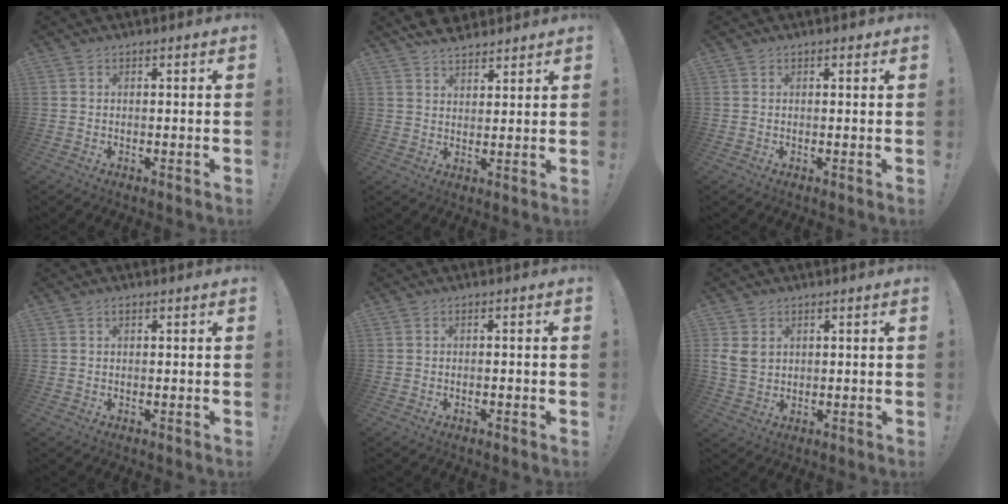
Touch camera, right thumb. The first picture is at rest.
{"total": 6.1, "force": [5.4, 2.4, 1.6], "torque": [-0.021, -0.031, 0.099]}
{"total": 0.6, "force": [0.4, 0.4, 0.2], "torque": [0.004, -0.003, 0.006]}
{"total": 0.9, "force": [0.4, 0.5, 0.6], "torque": [-0.012, 0.002, 0.008]}
{"total": 0.8, "force": [-0.7, -0.1, 0.4], "torque": [-0.005, 0.000, -0.012]}
{"total": 5.6, "force": [2.1, 4.4, 2.8], "torque": [-0.053, -0.005, 0.044]}